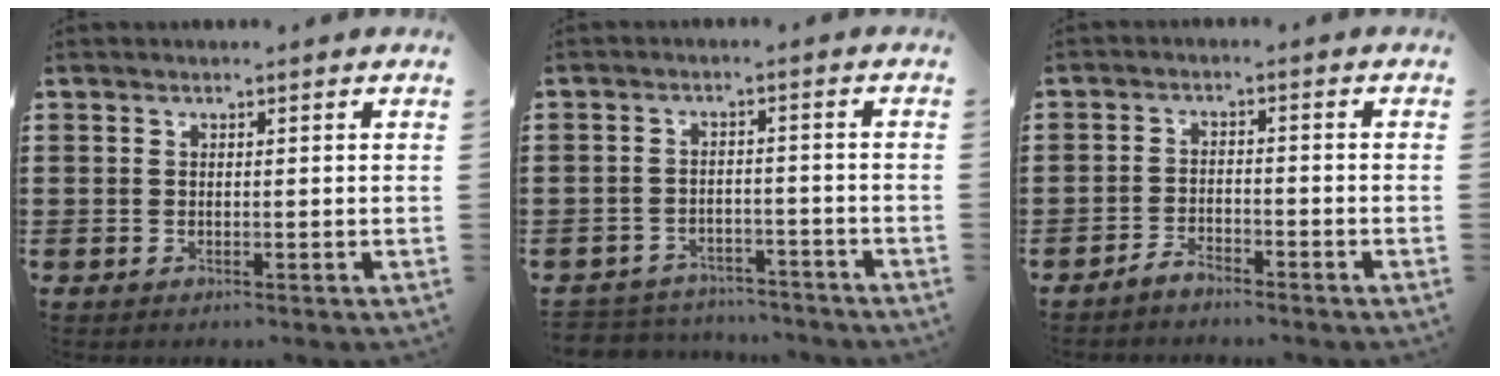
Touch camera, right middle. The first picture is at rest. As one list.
[{"total": 3.7, "force": [-3.7, 0.5, -0.4], "torque": [-0.003, -0.001, -0.079]}, {"total": 2.8, "force": [-2.8, 0.5, 0.2], "torque": [-0.011, 0.002, -0.057]}]